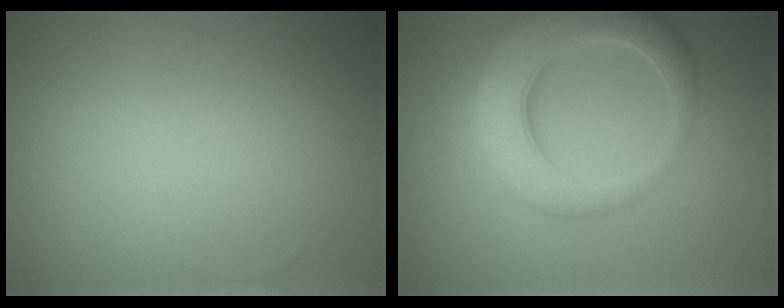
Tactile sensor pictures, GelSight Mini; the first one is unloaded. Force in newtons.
{"total": 8.2, "press": 8.1, "slide": 0.3}